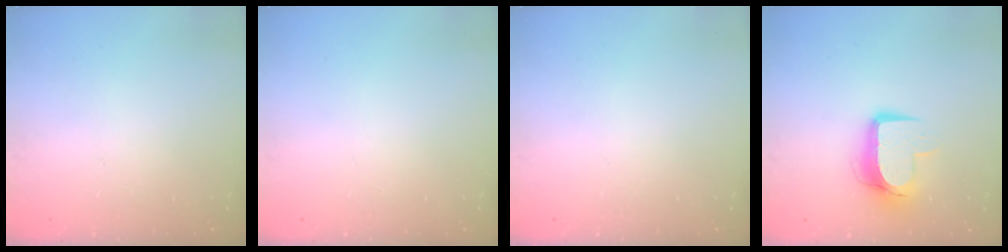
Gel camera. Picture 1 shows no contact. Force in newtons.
{"total": 0.0}
{"total": 0.0}
{"total": 10.7, "press": 10.7, "slide": 1.0}